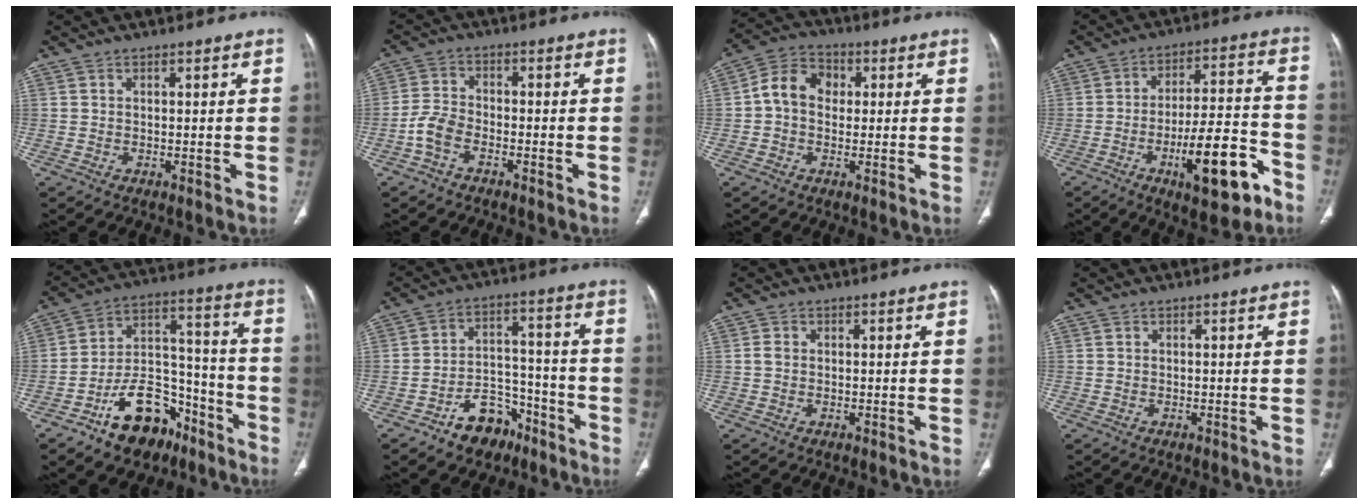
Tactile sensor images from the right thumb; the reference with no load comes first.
{"total": 4.8, "force": [-2.5, 2.8, 3.0], "torque": [-0.060, 0.019, -0.056]}
{"total": 8.2, "force": [0.6, 6.5, 5.0], "torque": [-0.072, 0.022, -0.001]}
{"total": 16.0, "force": [-7.7, 5.2, 13.0], "torque": [-0.186, 0.048, -0.112]}
{"total": 16.4, "force": [-9.9, 9.8, 8.7], "torque": [-0.096, 0.091, -0.160]}
{"total": 10.2, "force": [-6.6, 6.4, 4.3], "torque": [-0.030, 0.068, -0.106]}
{"total": 1.2, "force": [0.0, 0.9, 0.7], "torque": [-0.014, 0.001, 0.000]}
{"total": 0.0}